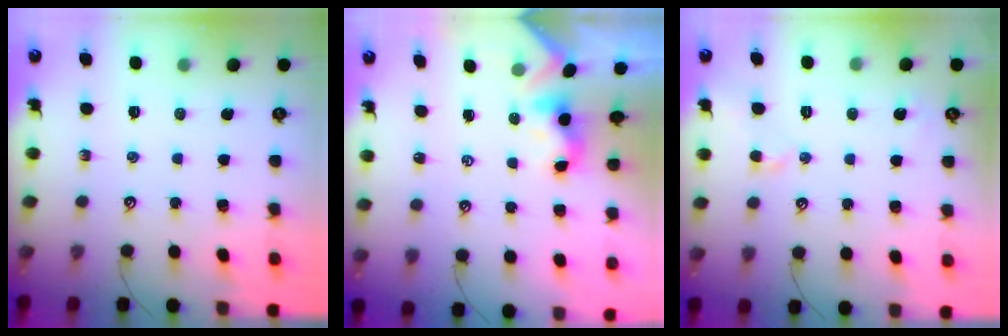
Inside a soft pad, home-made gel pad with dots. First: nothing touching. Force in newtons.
{"total": 0.0}
{"total": 0.5, "press": 0.1, "slide": 0.5}